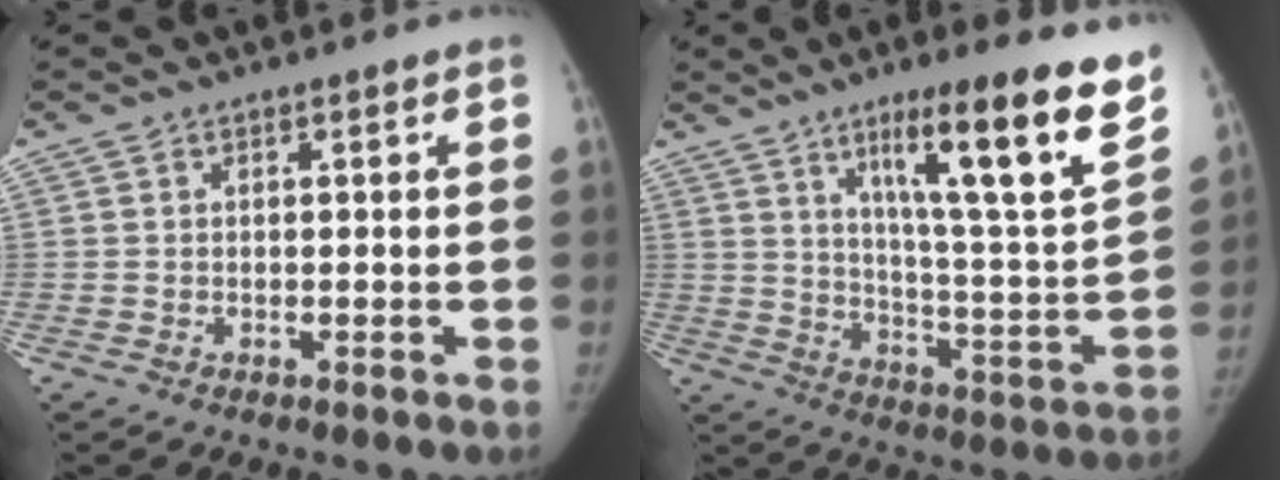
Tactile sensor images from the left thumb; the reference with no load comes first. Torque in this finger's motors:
{"motor_torque": [0.73, -0.11, 1.66, -1.11, 0.48]}